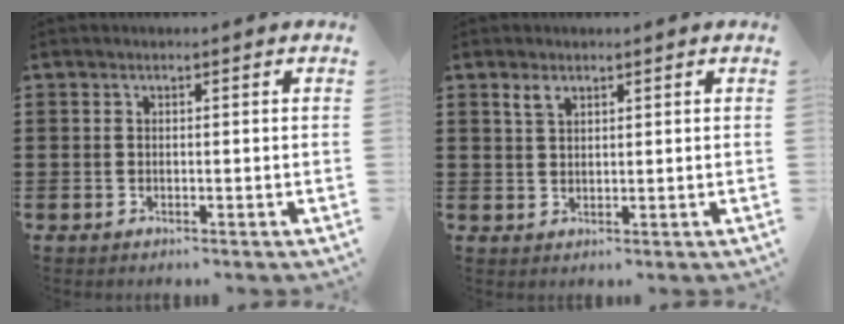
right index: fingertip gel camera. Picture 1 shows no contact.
{"total": 1.8, "force": [1.3, 0.8, 1.0], "torque": [-0.024, 0.001, 0.024]}